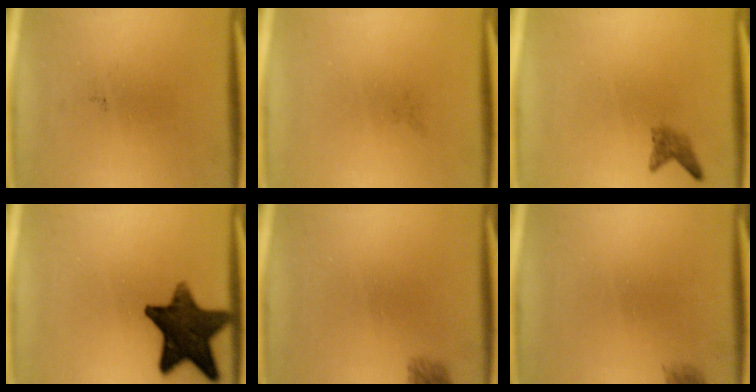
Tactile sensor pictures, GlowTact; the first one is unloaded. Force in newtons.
{"total": 0.0}
{"total": 1.6}
{"total": 14.0}
{"total": 1.6}
{"total": 1.1}